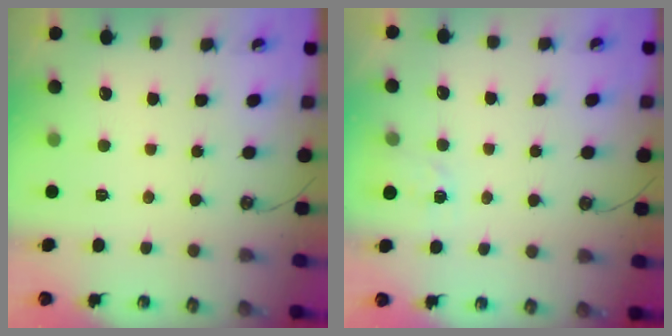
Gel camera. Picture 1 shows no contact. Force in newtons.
{"total": 2.7, "press": 2.6, "slide": 0.4}